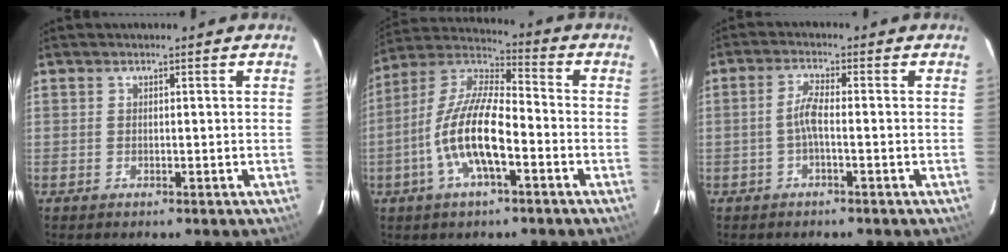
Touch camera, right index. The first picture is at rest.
{"total": 14.2, "force": [-4.9, 4.5, 12.6], "torque": [-0.254, 0.000, -0.097]}
{"total": 2.8, "force": [-0.9, 0.2, 2.7], "torque": [-0.058, 0.006, -0.020]}